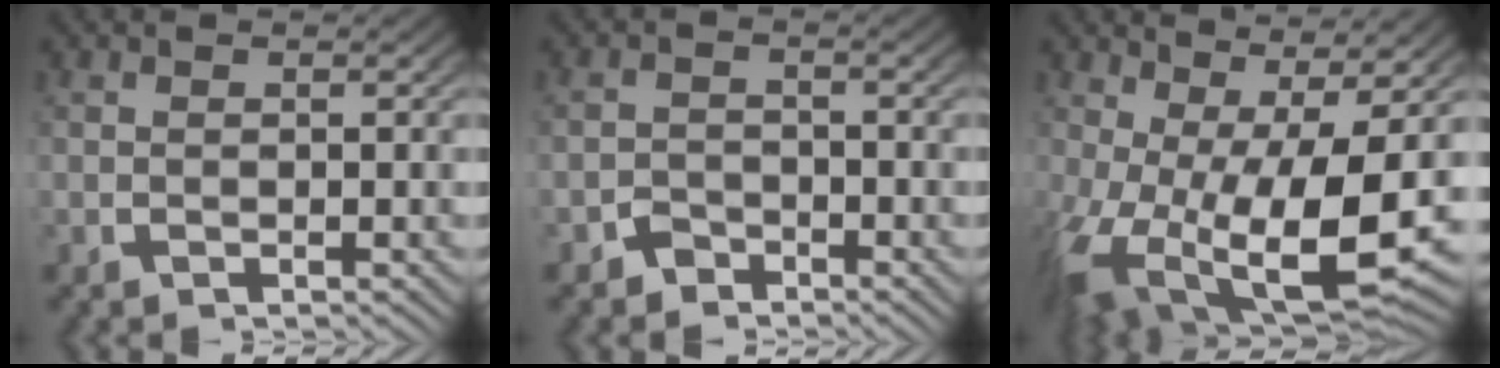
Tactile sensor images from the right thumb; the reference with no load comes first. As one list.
[{"total": 2.0, "force": [-1.8, 0.8, -0.1], "torque": [0.008, -0.007, -0.034]}, {"total": 14.7, "force": [-2.7, 8.7, 11.5], "torque": [-0.226, -0.067, -0.003]}]